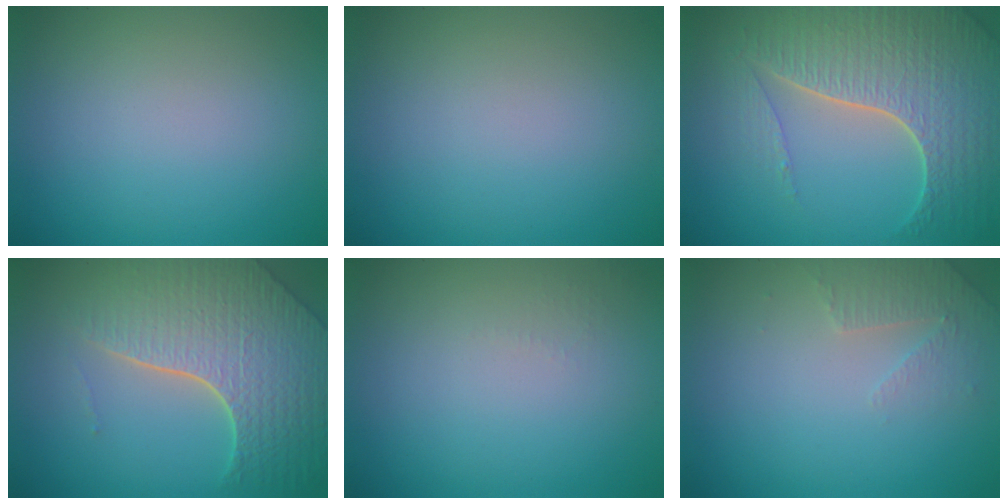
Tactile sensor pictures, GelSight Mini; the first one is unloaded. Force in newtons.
{"total": 0.0}
{"total": 7.5, "press": 5.6, "slide": 5.0}
{"total": 7.9, "press": 5.7, "slide": 5.4}
{"total": 0.6, "press": 0.6, "slide": 0.3}
{"total": 1.9, "press": 1.8, "slide": 0.5}